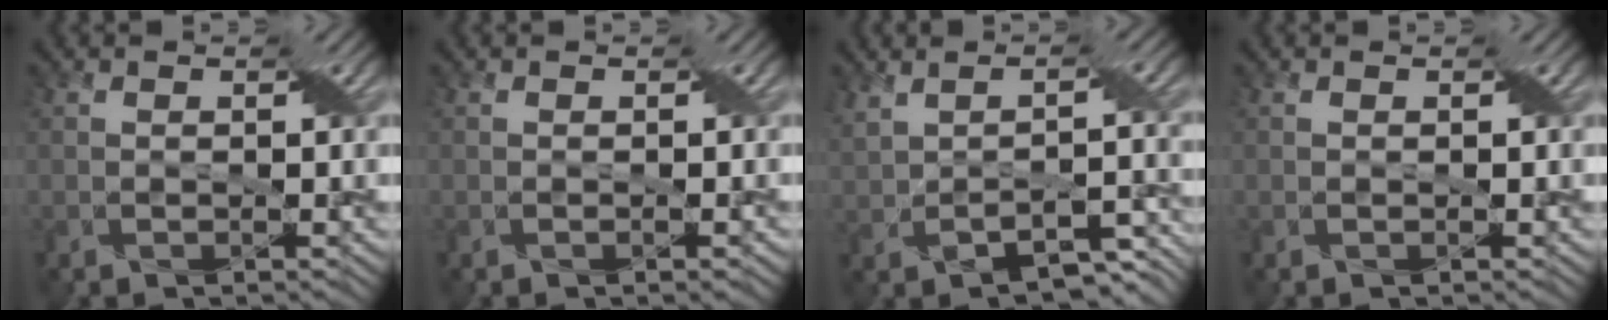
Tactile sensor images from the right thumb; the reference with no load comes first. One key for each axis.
{"total": 0.6, "fx": -0.2, "fy": 0.0, "fz": 0.6, "tx": -0.009, "ty": 0.002, "tz": -0.003}
{"total": 5.6, "fx": -1.1, "fy": 1.9, "fz": 5.2, "tx": -0.097, "ty": -0.005, "tz": -0.012}
{"total": 0.0}